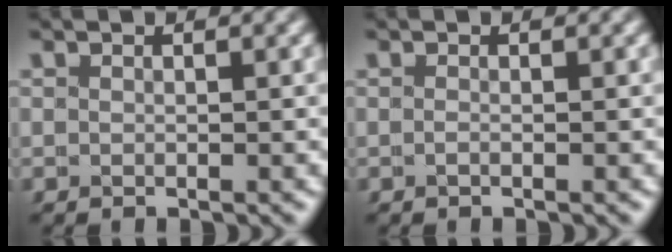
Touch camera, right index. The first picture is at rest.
{"total": 0.0}